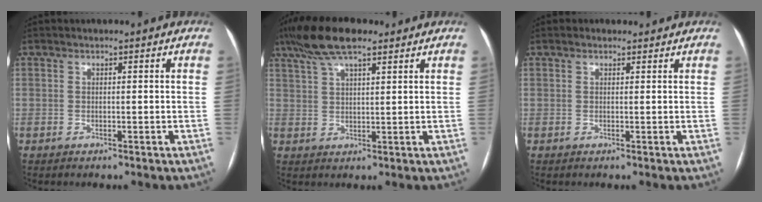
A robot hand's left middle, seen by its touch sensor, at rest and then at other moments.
{"total": 9.2, "force": [6.6, 2.2, 6.0], "torque": [-0.119, 0.030, 0.117]}
{"total": 1.1, "force": [0.9, 0.6, 0.0], "torque": [-0.001, 0.009, 0.011]}